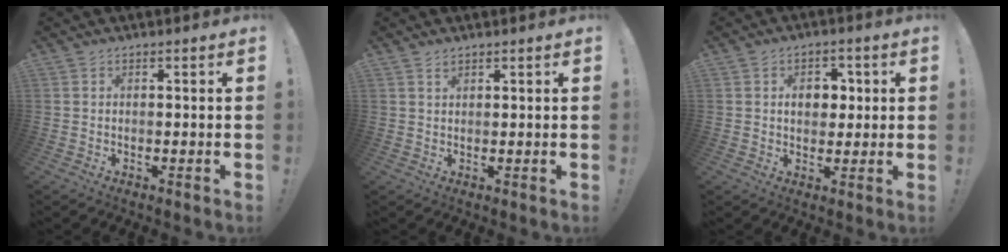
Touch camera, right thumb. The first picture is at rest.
{"total": 1.2, "force": [1.0, 0.5, 0.4], "torque": [-0.007, -0.001, 0.019]}
{"total": 7.0, "force": [1.0, 5.5, 4.1], "torque": [-0.050, 0.002, 0.013]}